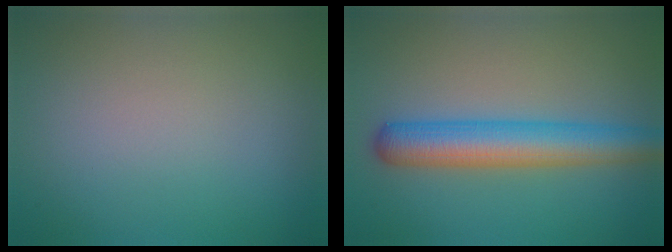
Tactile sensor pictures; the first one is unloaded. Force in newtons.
{"total": 5.9, "press": 5.9, "slide": 0.1}